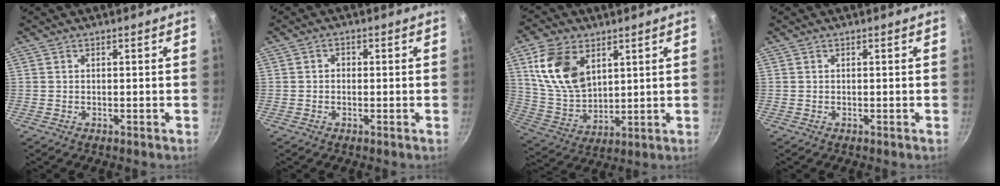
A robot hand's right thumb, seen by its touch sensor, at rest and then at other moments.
{"total": 1.5, "force": [-0.1, 1.3, 0.8], "torque": [-0.011, 0.005, -0.005]}
{"total": 14.4, "force": [5.7, 9.1, 9.5], "torque": [-0.164, -0.026, 0.124]}
{"total": 0.0}